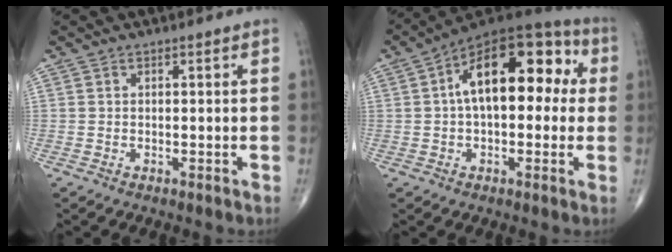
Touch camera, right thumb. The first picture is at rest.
{"total": 18.7, "force": [2.9, 9.8, 15.7], "torque": [-0.210, 0.047, 0.032]}